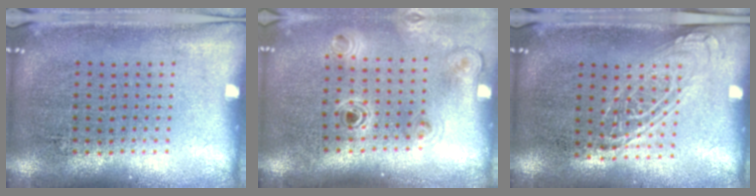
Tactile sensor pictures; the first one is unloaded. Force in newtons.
{"total": 1.1, "press": 1.1, "slide": 0.1}
{"total": 1.4, "press": 1.2, "slide": 0.8}